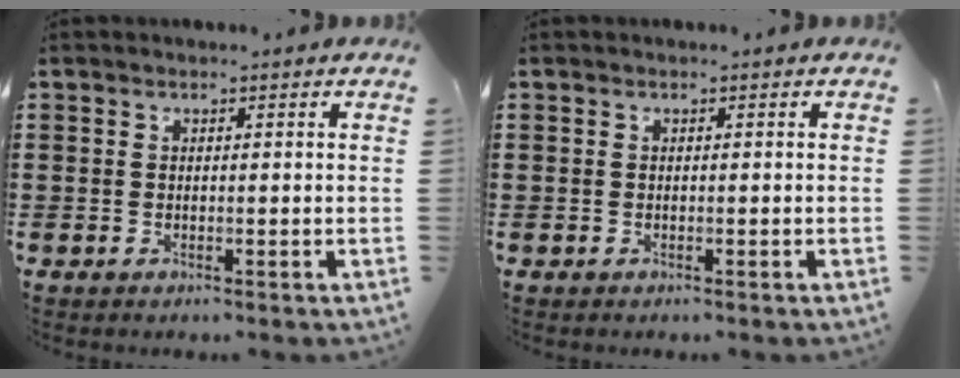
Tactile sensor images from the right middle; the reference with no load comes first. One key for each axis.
{"total": 0.0}